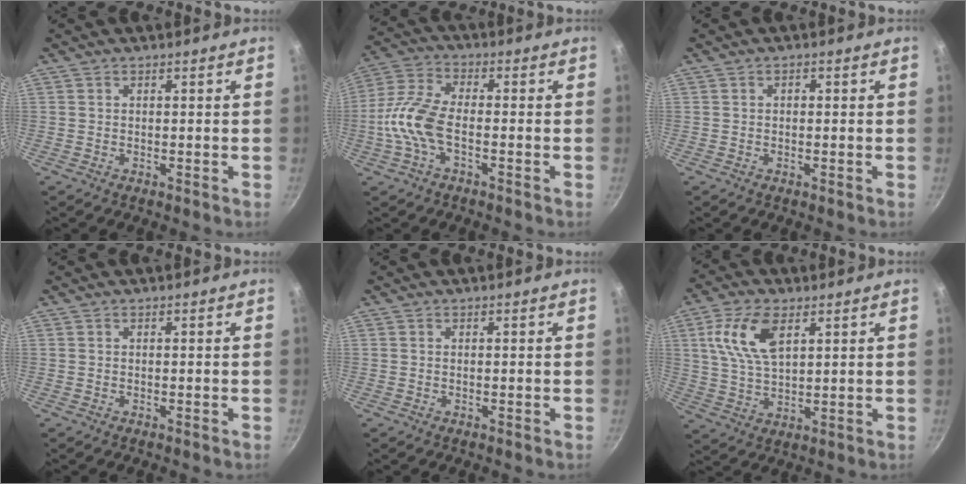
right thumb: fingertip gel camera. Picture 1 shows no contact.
{"total": 10.0, "force": [-2.5, 4.6, 8.6], "torque": [-0.182, 0.028, -0.066]}
{"total": 0.9, "force": [0.0, 0.6, 0.6], "torque": [-0.010, 0.006, 0.000]}
{"total": 0.0}
{"total": 0.0}
{"total": 11.0, "force": [4.1, 5.5, 8.5], "torque": [-0.164, -0.007, 0.082]}